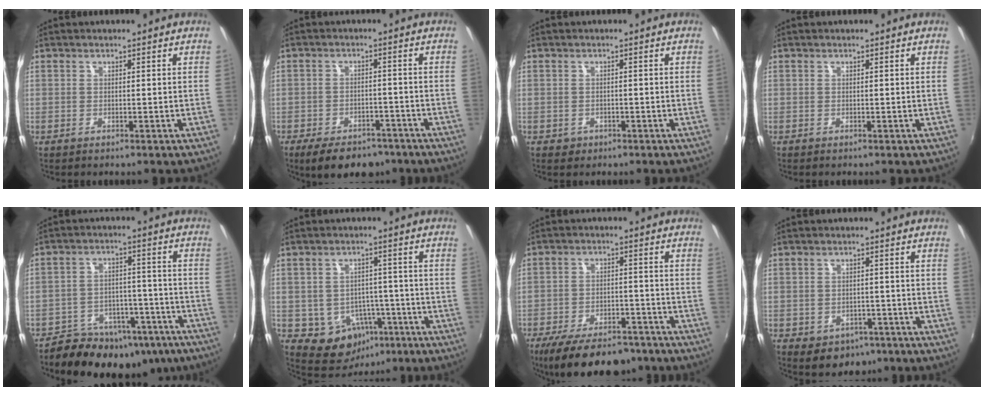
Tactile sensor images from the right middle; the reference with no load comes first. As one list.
[{"total": 10.8, "force": [-7.8, 5.4, 5.1], "torque": [-0.114, -0.005, -0.110]}, {"total": 1.8, "force": [-0.7, 1.6, 0.6], "torque": [-0.014, -0.003, -0.008]}, {"total": 0.0}, {"total": 21.0, "force": [-15.7, 10.8, 8.9], "torque": [-0.166, 0.018, -0.193]}, {"total": 8.8, "force": [-3.7, 7.3, 3.2], "torque": [-0.065, 0.018, -0.026]}, {"total": 16.5, "force": [-12.4, 6.9, 8.4], "torque": [-0.171, -0.017, -0.182]}, {"total": 6.3, "force": [-3.1, 5.0, 2.2], "torque": [-0.055, -0.006, -0.031]}]